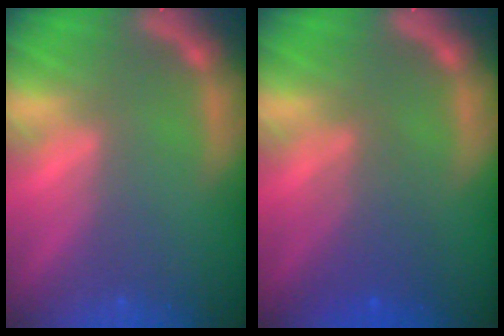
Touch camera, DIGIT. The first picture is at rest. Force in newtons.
{"total": 3.6}